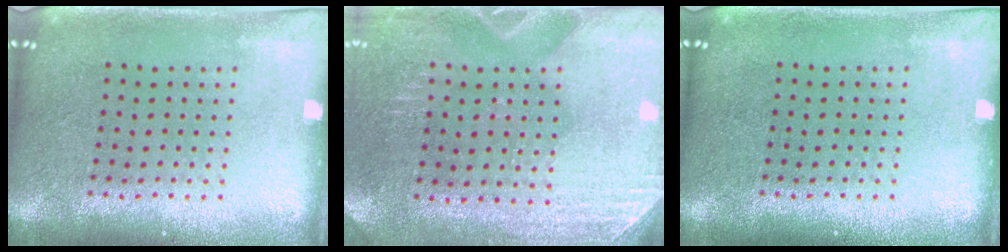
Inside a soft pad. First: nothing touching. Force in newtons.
{"total": 2.8, "press": 2.5, "slide": 1.2}
{"total": 0.0}